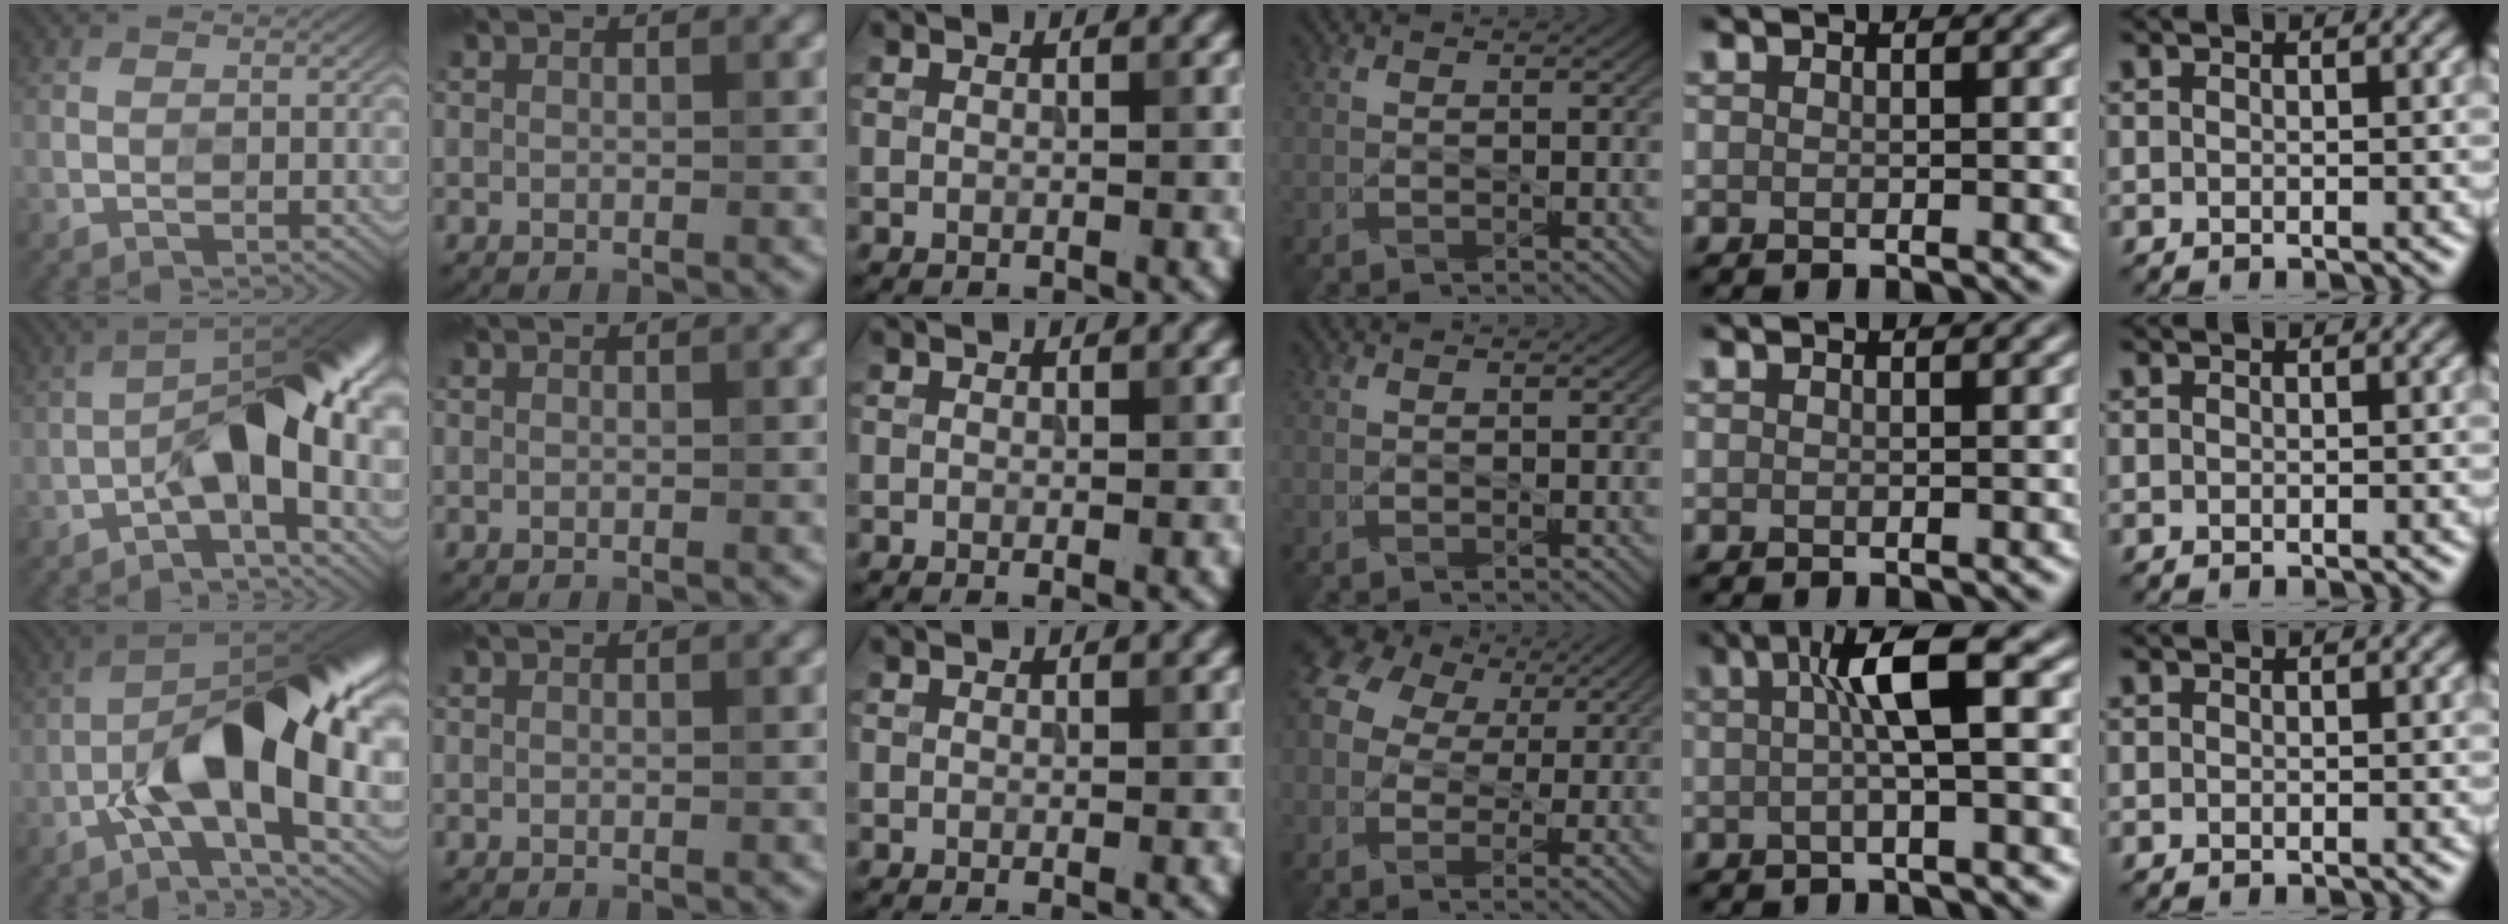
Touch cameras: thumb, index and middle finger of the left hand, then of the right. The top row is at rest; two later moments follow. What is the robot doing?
{"motion": "wipe", "object": "mirror"}